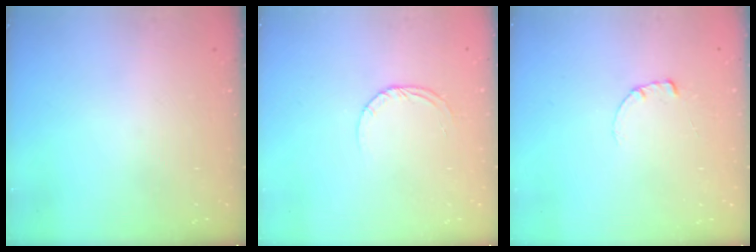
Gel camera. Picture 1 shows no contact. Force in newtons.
{"total": 3.2, "press": 3.2, "slide": 0.3}
{"total": 0.6, "press": 0.5, "slide": 0.2}